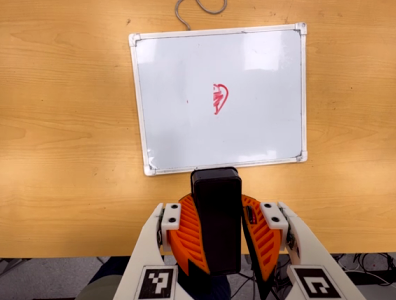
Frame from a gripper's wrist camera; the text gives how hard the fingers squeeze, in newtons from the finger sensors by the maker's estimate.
{"total": 12.8, "left": 11.8, "right": 13.8}